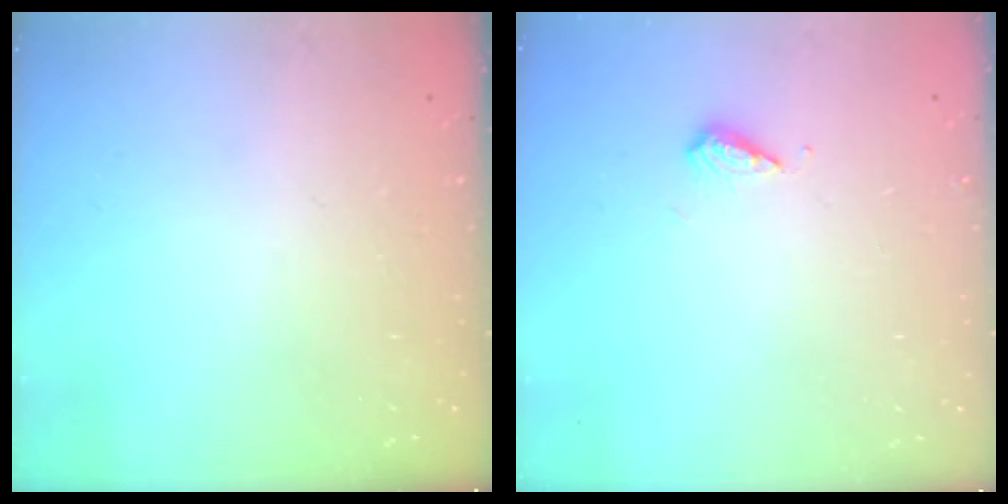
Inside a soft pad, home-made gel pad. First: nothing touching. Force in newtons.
{"total": 5.8, "press": 5.6, "slide": 1.3}